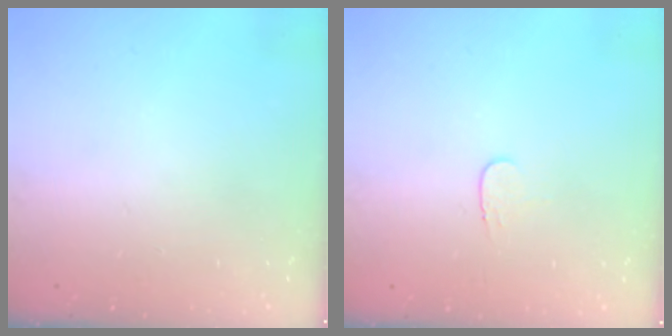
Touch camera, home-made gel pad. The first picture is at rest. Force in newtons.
{"total": 3.7, "press": 3.7, "slide": 0.4}